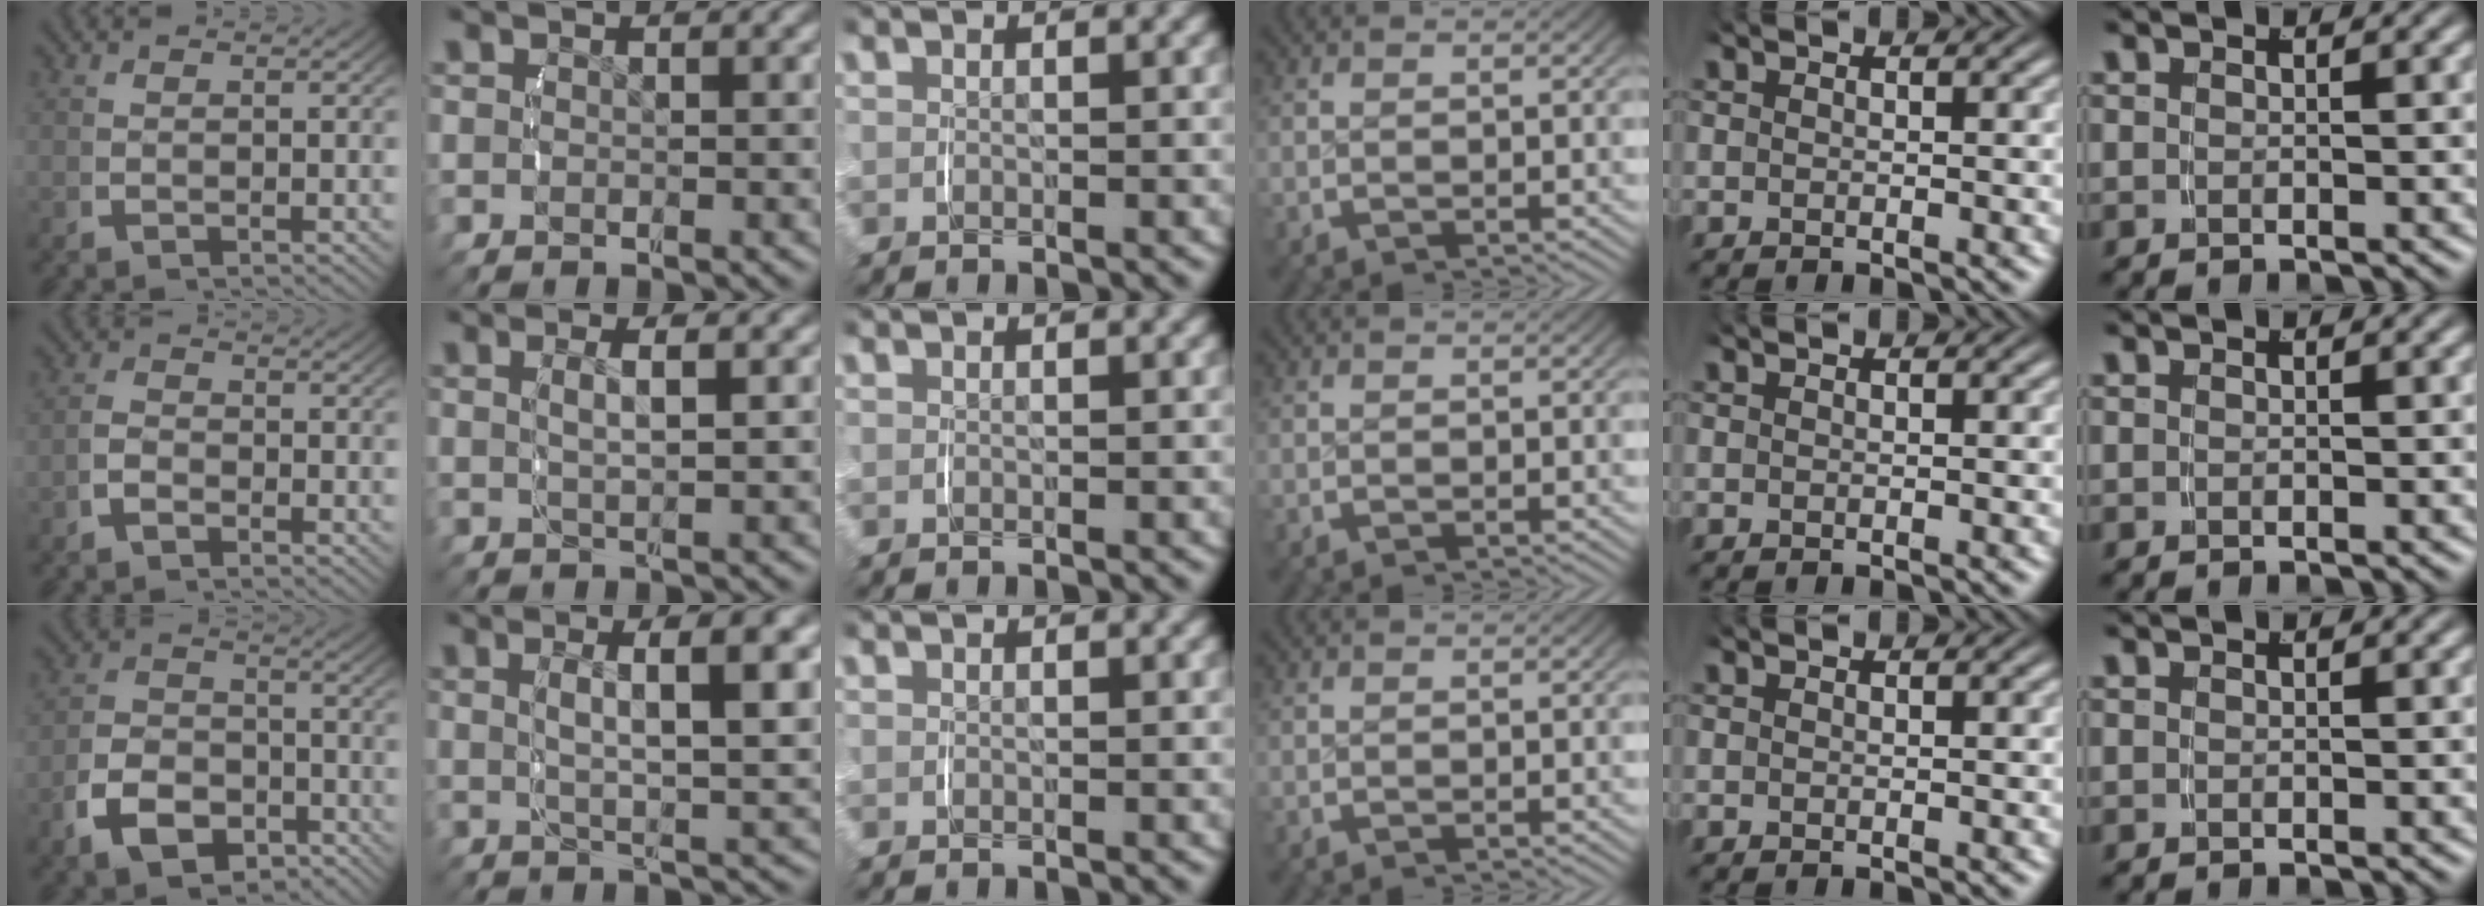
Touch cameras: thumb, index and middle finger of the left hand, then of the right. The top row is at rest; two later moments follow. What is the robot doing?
{"motion": "lift_and_place", "object": "pen bag"}